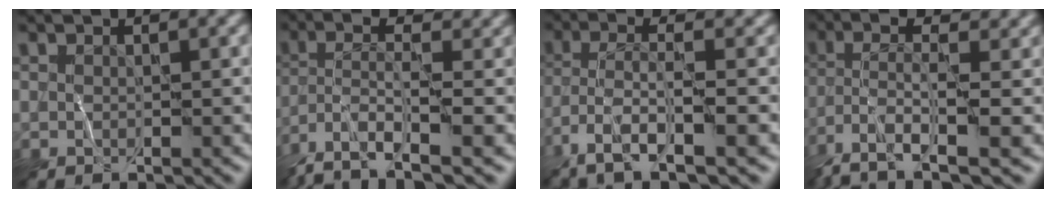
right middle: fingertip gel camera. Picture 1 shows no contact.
{"total": 7.2, "force": [-4.3, 1.7, 5.4], "torque": [-0.109, 0.003, -0.090]}
{"total": 7.1, "force": [-3.9, 1.5, 5.7], "torque": [-0.111, 0.004, -0.075]}
{"total": 7.0, "force": [-3.5, 1.7, 5.8], "torque": [-0.119, 0.009, -0.072]}